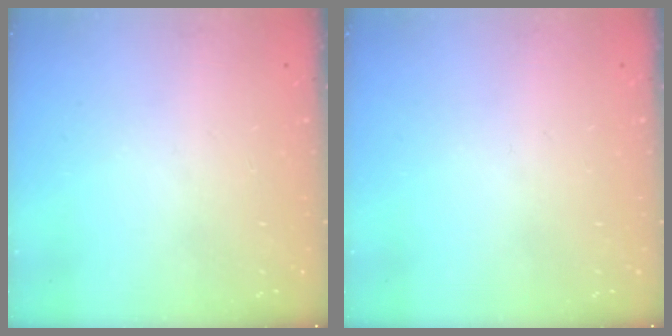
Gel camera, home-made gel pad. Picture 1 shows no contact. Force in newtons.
{"total": 0.0}